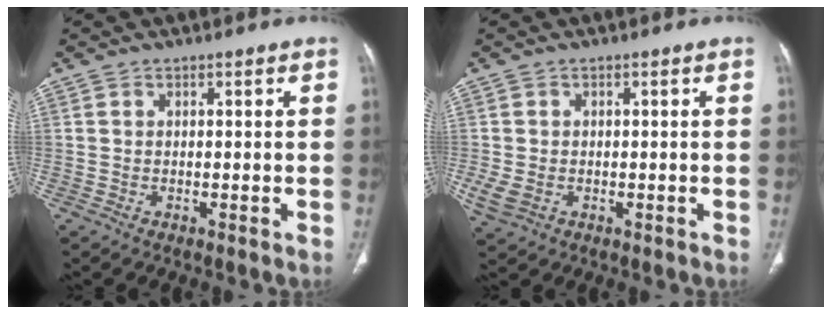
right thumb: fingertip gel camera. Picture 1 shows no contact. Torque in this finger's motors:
{"motor_torque": [0.45, 0.73, 0.29, -0.10, 0.19]}